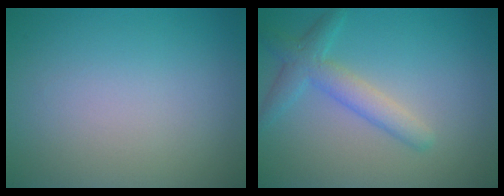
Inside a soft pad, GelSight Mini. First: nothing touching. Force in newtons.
{"total": 3.2, "press": 3.2, "slide": 0.0}